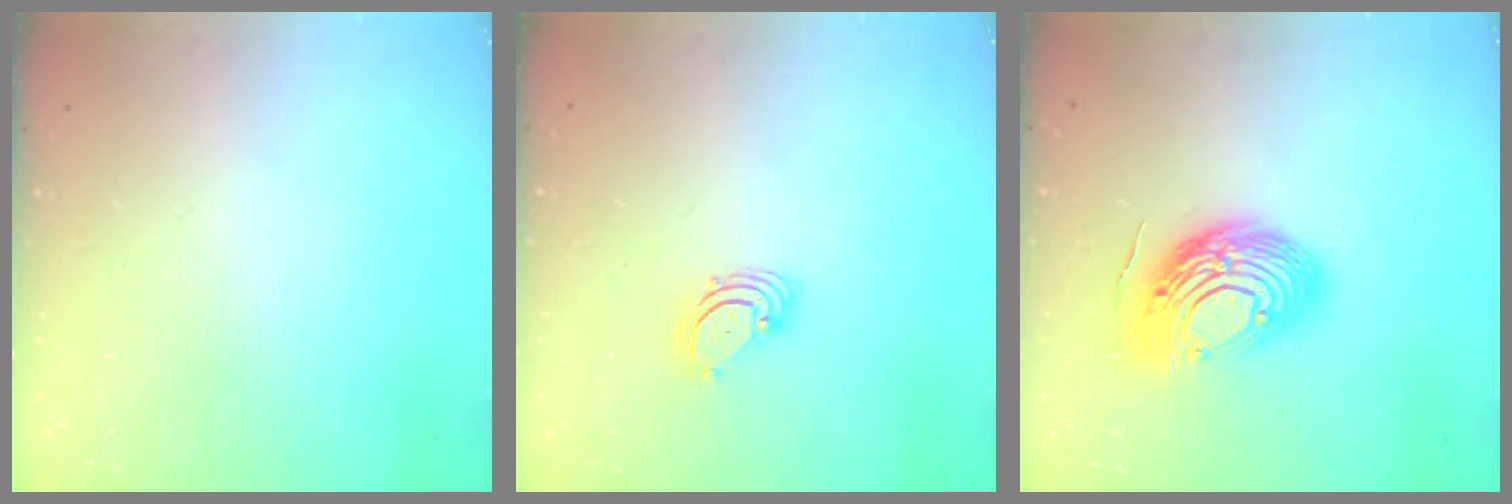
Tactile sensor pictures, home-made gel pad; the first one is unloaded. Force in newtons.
{"total": 3.4, "press": 3.4, "slide": 0.1}
{"total": 16.9, "press": 16.9, "slide": 1.2}